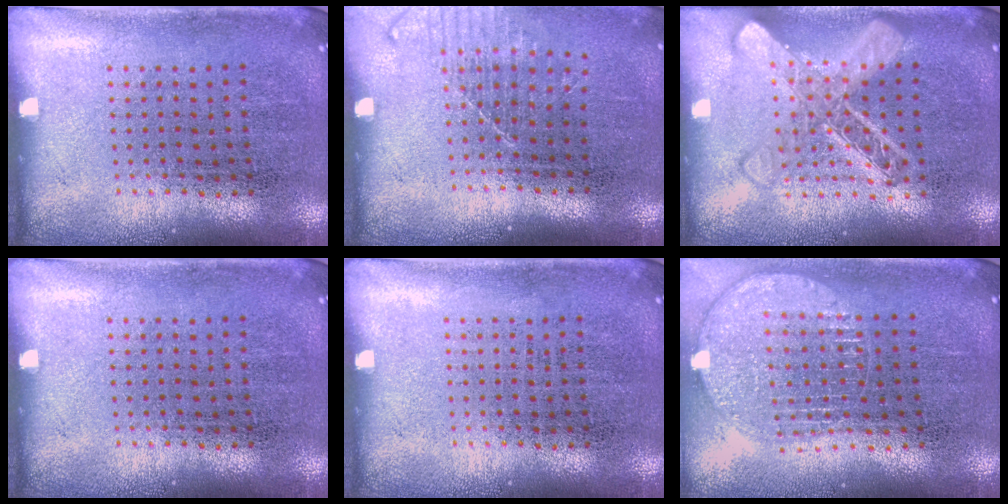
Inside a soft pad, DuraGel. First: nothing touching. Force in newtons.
{"total": 1.2, "press": 1.0, "slide": 0.6}
{"total": 2.9, "press": 2.8, "slide": 0.5}
{"total": 0.0}
{"total": 0.0}
{"total": 1.5, "press": 1.4, "slide": 0.6}